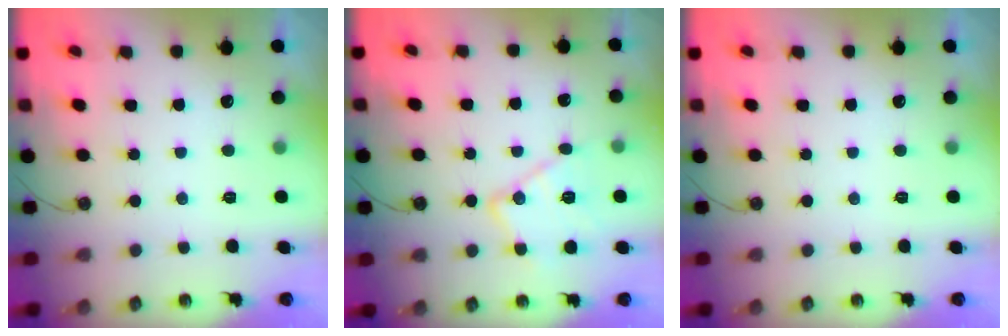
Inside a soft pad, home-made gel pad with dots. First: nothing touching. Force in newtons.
{"total": 13.6, "press": 13.6, "slide": 1.0}
{"total": 0.0}